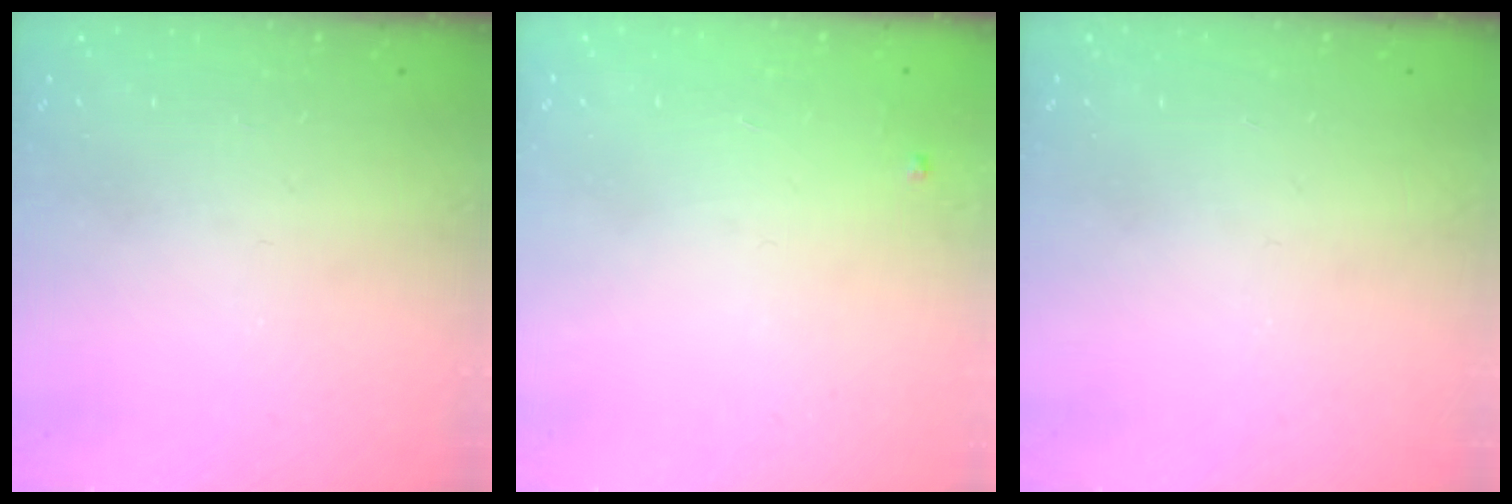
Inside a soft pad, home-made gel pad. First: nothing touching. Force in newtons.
{"total": 2.4, "press": 2.4, "slide": 0.4}
{"total": 0.0}